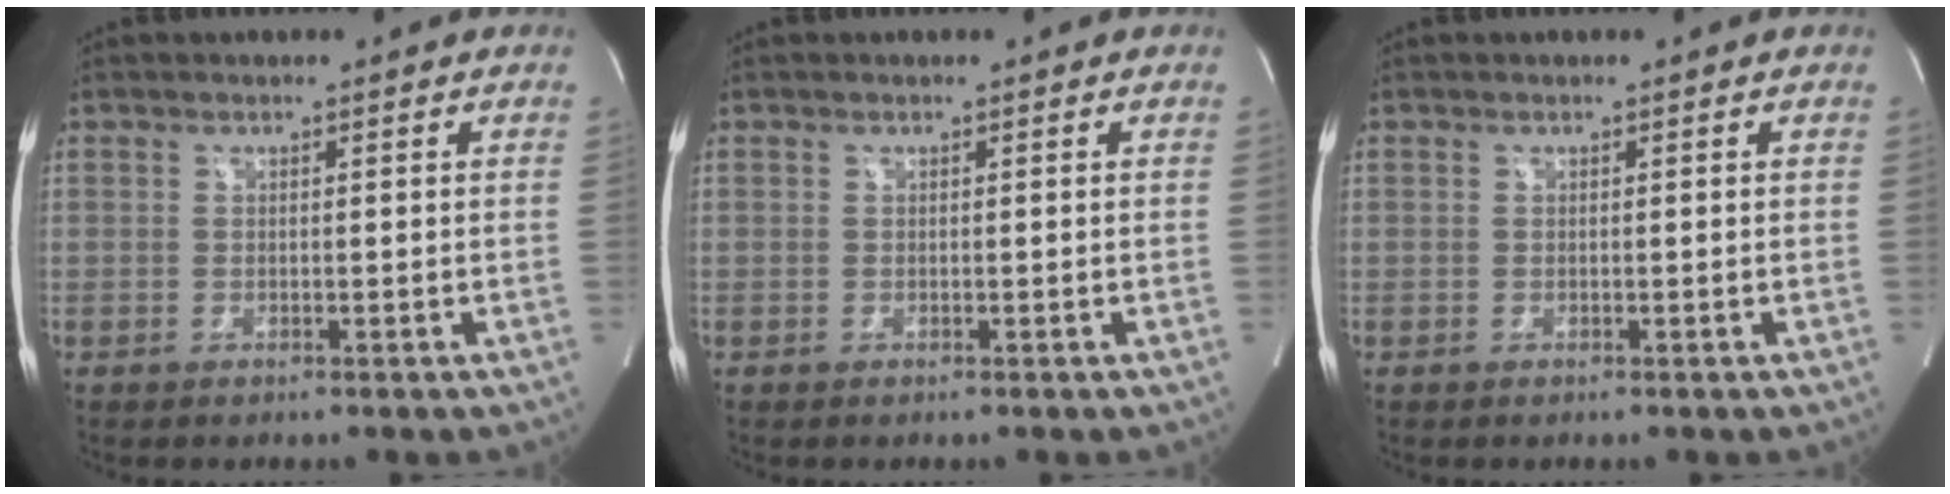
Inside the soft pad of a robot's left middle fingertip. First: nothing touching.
{"total": 0.0}
{"total": 0.0}